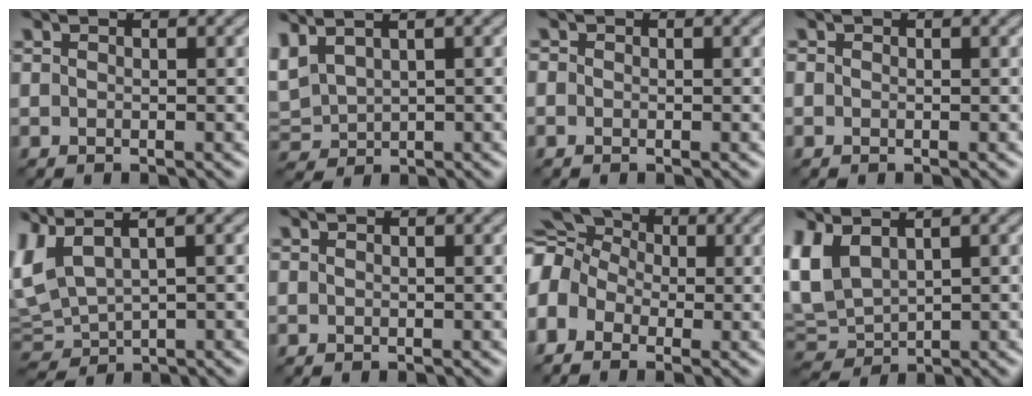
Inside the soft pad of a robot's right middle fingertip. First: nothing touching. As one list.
[{"total": 3.0, "force": [1.4, 1.8, 2.0], "torque": [-0.054, 0.013, 0.040]}, {"total": 1.3, "force": [0.4, 1.1, 0.6], "torque": [0.001, 0.017, -0.011]}, {"total": 0.6, "force": [0.3, 0.5, 0.3], "torque": [-0.002, 0.006, -0.006]}, {"total": 5.4, "force": [1.3, 2.7, 4.5], "torque": [-0.125, 0.014, 0.032]}, {"total": 0.0}, {"total": 10.8, "force": [0.0, 9.1, 5.8], "torque": [-0.144, 0.036, -0.056]}, {"total": 3.8, "force": [1.2, 2.2, 2.8], "torque": [-0.072, 0.005, 0.030]}]